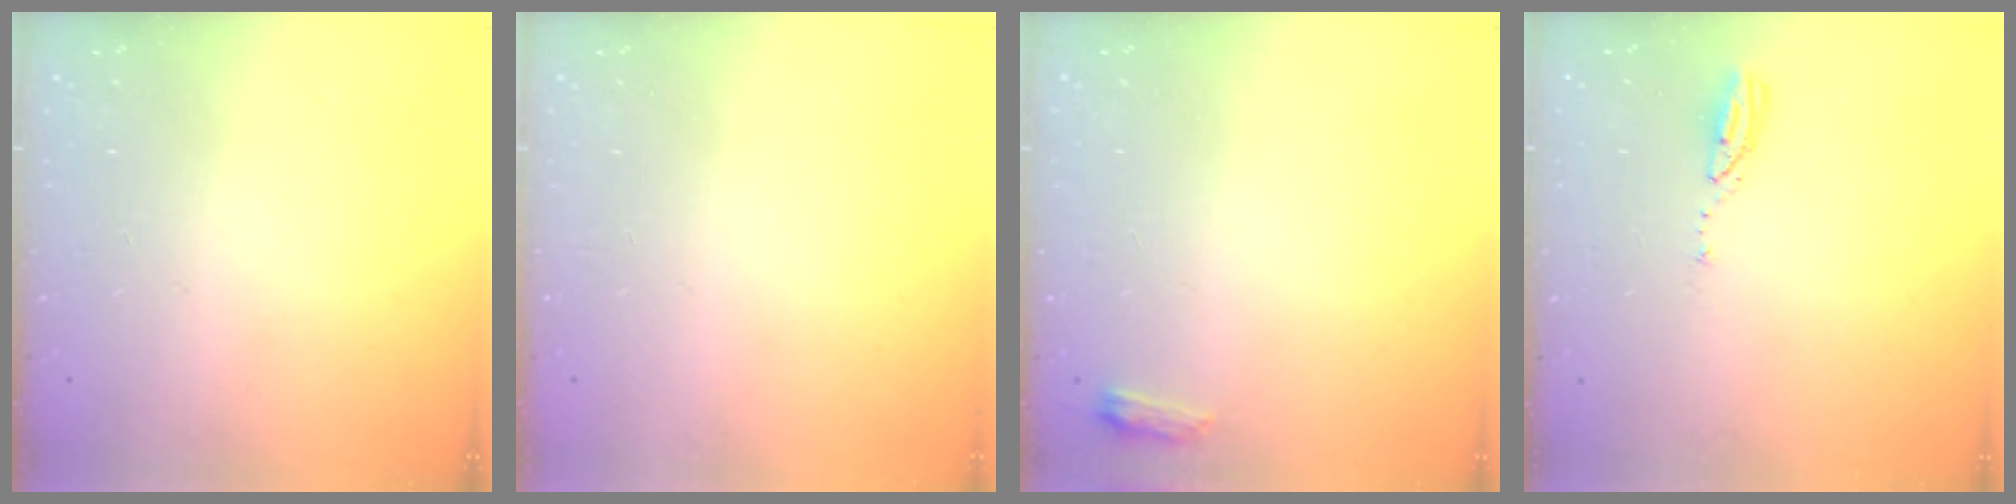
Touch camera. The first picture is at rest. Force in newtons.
{"total": 0.0}
{"total": 3.4, "press": 3.4, "slide": 0.5}
{"total": 4.0, "press": 4.0, "slide": 0.4}